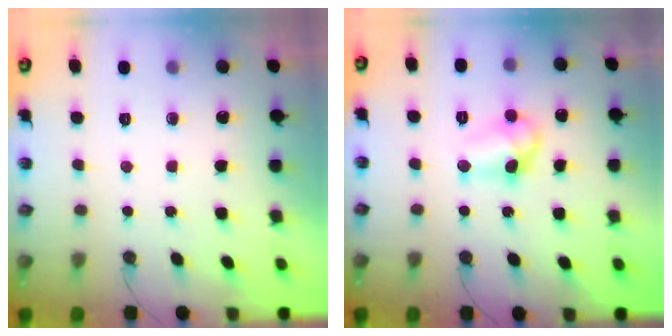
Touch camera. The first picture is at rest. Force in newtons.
{"total": 8.8, "press": 8.8, "slide": 0.7}